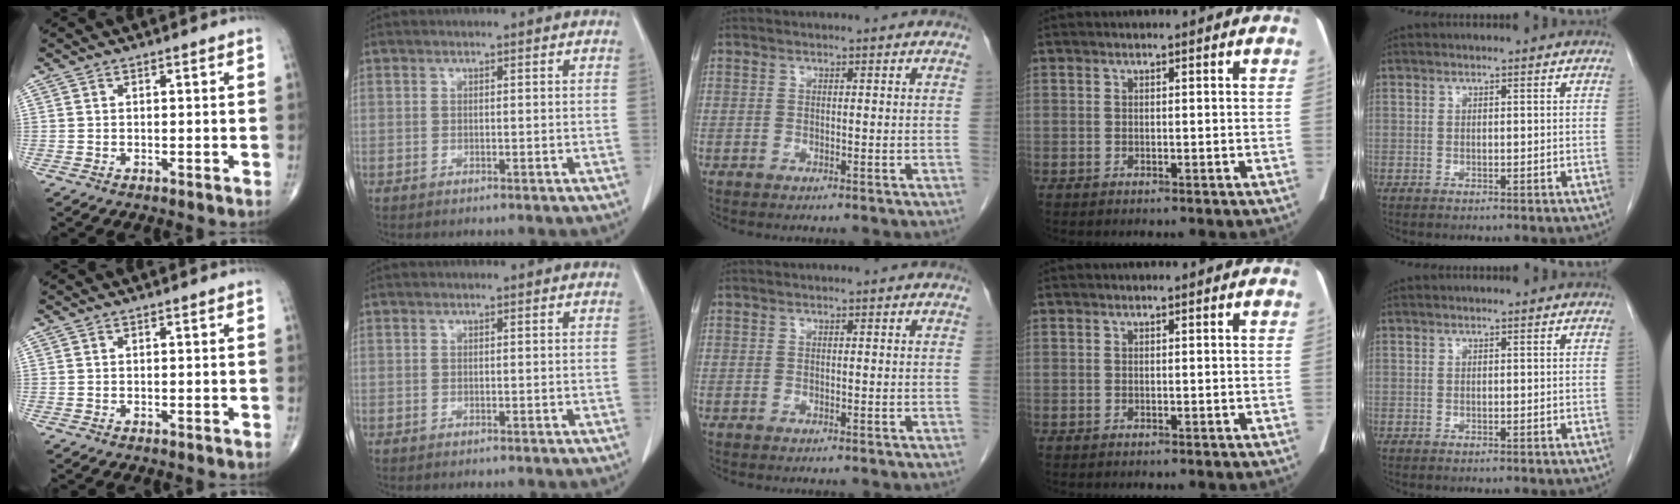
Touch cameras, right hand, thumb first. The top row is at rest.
{}